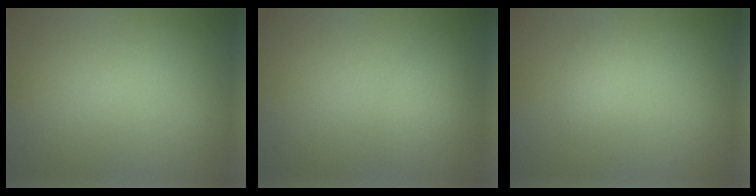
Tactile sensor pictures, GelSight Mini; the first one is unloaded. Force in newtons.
{"total": 1.5, "press": 1.5, "slide": 0.1}
{"total": 1.1, "press": 1.1, "slide": 0.0}